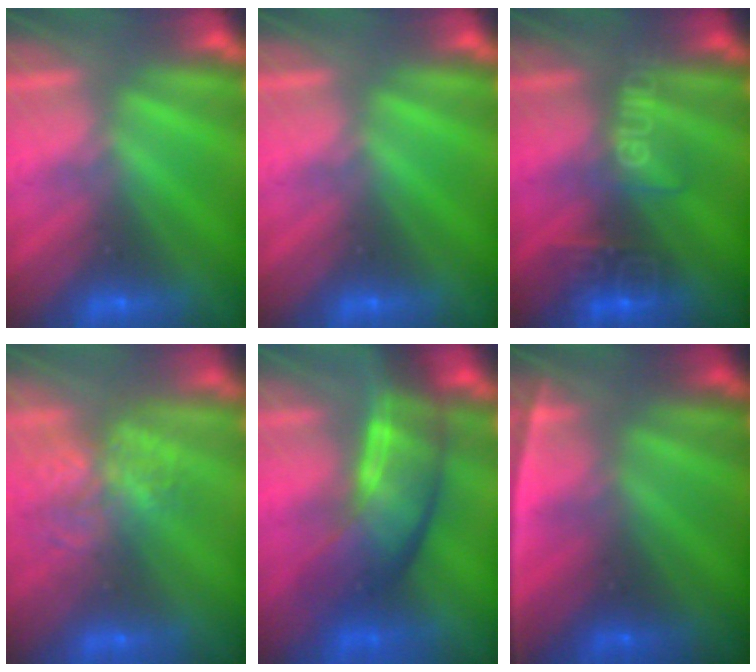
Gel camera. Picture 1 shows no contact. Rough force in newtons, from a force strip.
{"total": 0.0}
{"total": 2.7}
{"total": 7.4}
{"total": 11.3}
{"total": 2.8}